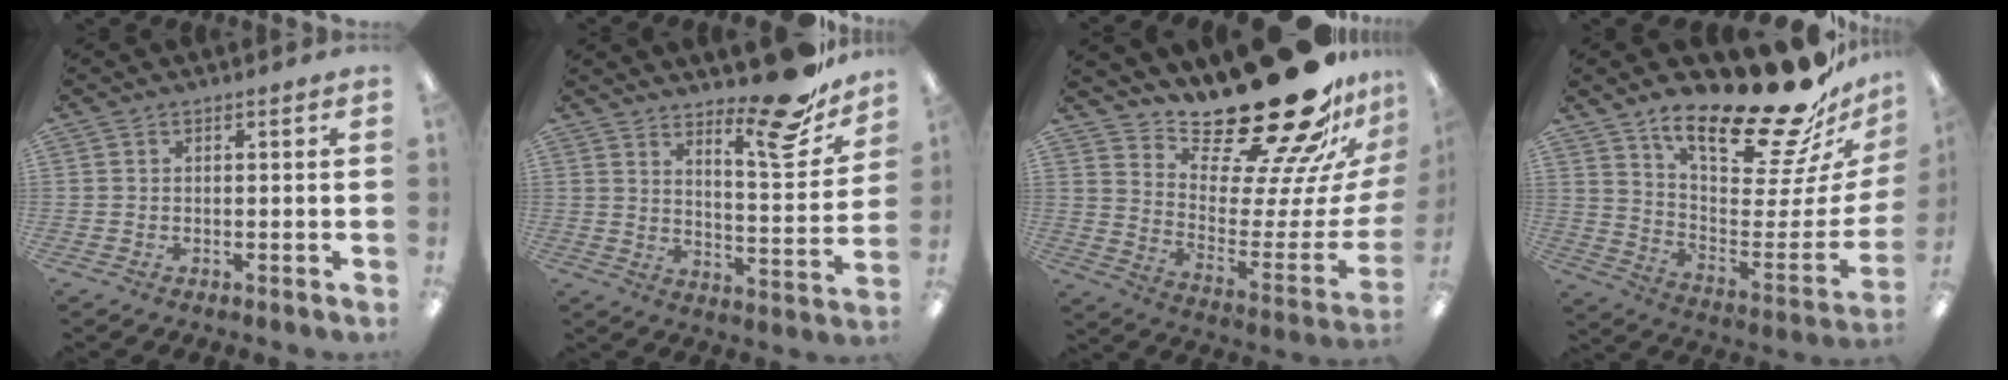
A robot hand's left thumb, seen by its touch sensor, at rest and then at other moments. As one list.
[{"total": 15.7, "force": [12.1, 4.0, 9.2], "torque": [-0.117, -0.091, 0.194]}, {"total": 29.0, "force": [22.8, 9.3, 15.3], "torque": [-0.194, -0.183, 0.387]}, {"total": 25.2, "force": [19.3, 6.8, 14.7], "torque": [-0.203, -0.147, 0.316]}]